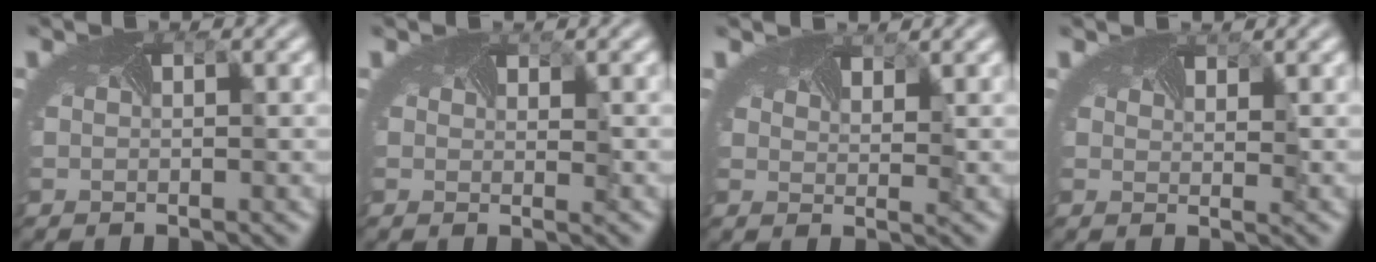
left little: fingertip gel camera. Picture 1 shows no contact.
{"total": 0.7, "force": [0.3, 0.2, 0.6], "torque": [-0.008, 0.002, 0.005]}
{"total": 2.4, "force": [1.8, 0.8, 1.3], "torque": [-0.023, 0.003, 0.023]}
{"total": 1.6, "force": [1.1, 0.6, 1.0], "torque": [-0.014, 0.001, 0.013]}